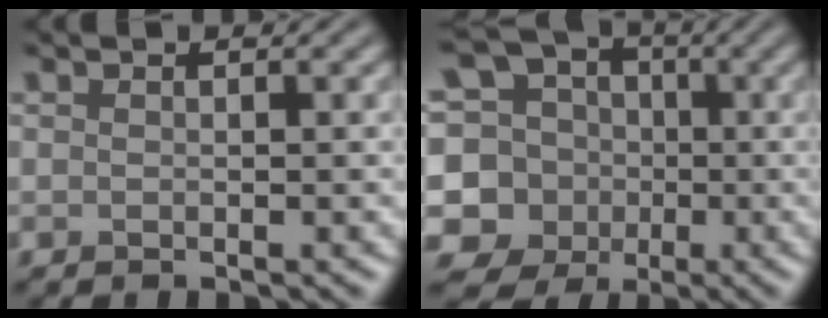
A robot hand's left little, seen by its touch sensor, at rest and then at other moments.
{"total": 12.8, "force": [-0.6, 12.1, 4.2], "torque": [-0.128, 0.020, -0.029]}